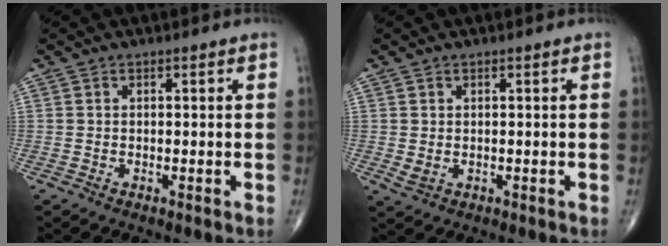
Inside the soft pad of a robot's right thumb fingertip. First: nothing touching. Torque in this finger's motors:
{"motor_torque": [0.01, 0.15, -0.04, -0.12, 0.05]}